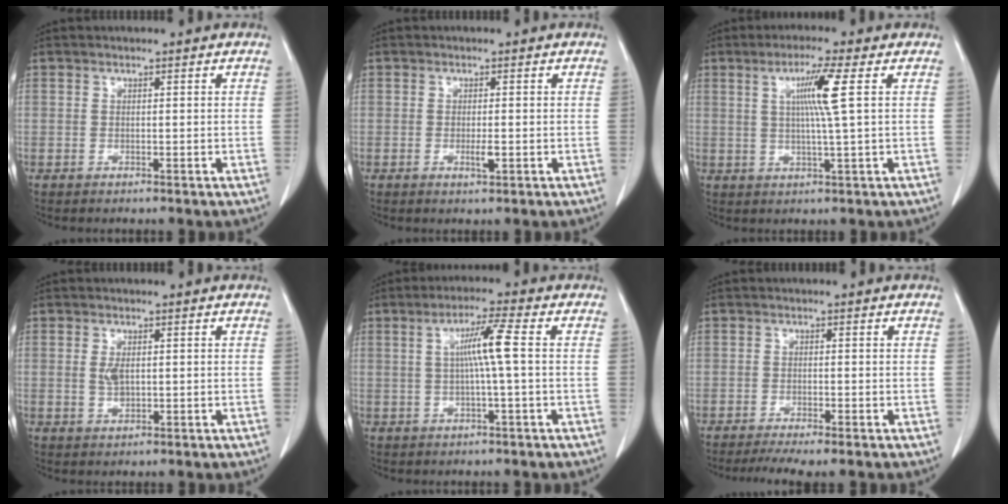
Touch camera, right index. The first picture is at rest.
{"total": 1.7, "force": [-0.5, 0.3, 1.6], "torque": [-0.031, -0.003, -0.007]}
{"total": 6.3, "force": [1.6, -1.3, 6.0], "torque": [-0.111, -0.001, 0.031]}
{"total": 2.3, "force": [0.2, 1.1, 2.0], "torque": [-0.039, -0.002, 0.006]}
{"total": 5.7, "force": [0.5, -0.8, 5.7], "torque": [-0.103, 0.007, 0.011]}
{"total": 5.3, "force": [-4.1, 0.4, 3.3], "torque": [-0.047, -0.009, -0.063]}